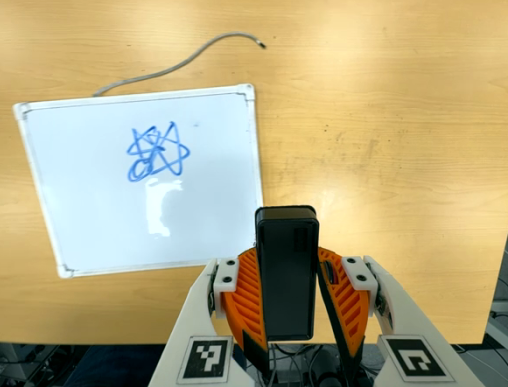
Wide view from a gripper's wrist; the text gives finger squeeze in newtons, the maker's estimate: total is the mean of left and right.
{"total": 6.1, "left": 5.9, "right": 6.3}